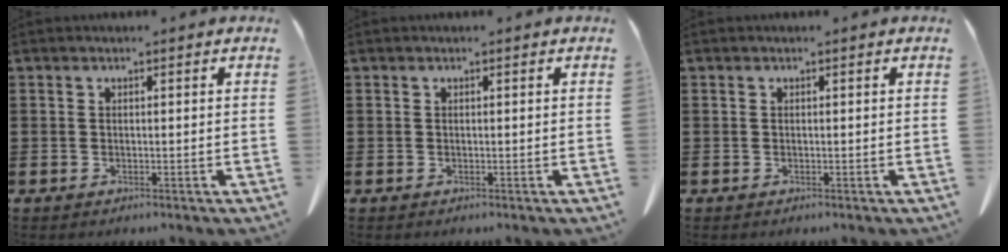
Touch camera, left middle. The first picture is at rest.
{"total": 0.0}
{"total": 0.0}